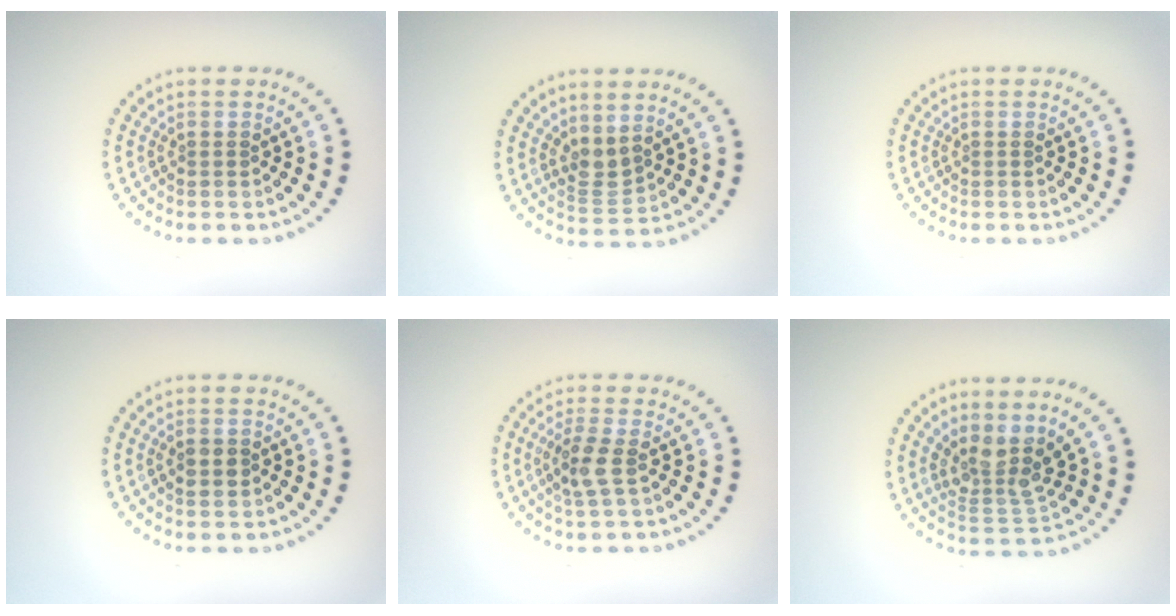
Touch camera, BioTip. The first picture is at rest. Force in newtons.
{"total": 2.0, "press": 1.6, "slide": 1.1}
{"total": 0.0}
{"total": 1.3, "press": 1.3, "slide": 0.1}
{"total": 2.7, "press": 2.4, "slide": 1.1}
{"total": 3.6, "press": 2.8, "slide": 2.3}